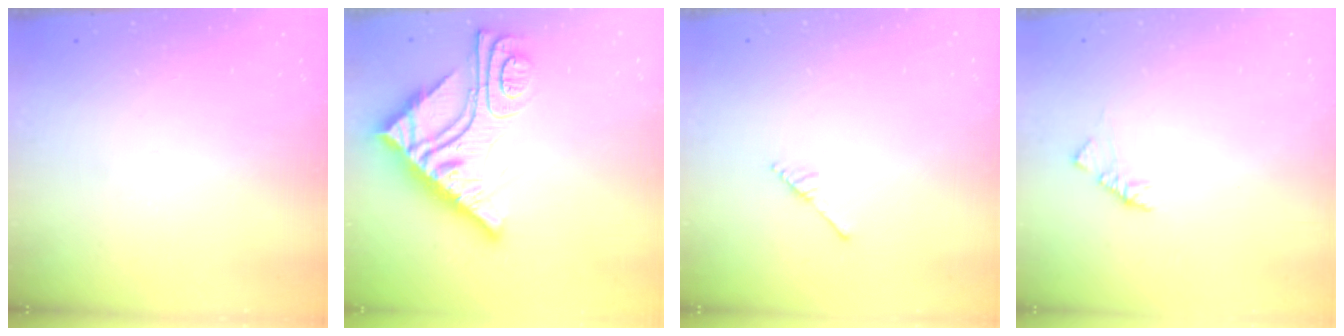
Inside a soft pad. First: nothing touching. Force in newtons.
{"total": 17.0, "press": 16.9, "slide": 1.4}
{"total": 2.5, "press": 2.4, "slide": 0.3}
{"total": 1.7, "press": 1.6, "slide": 0.5}